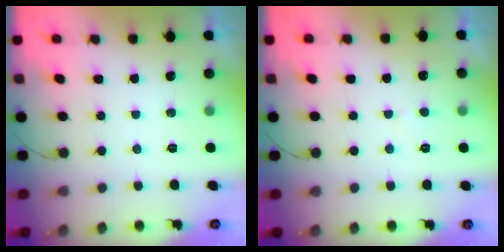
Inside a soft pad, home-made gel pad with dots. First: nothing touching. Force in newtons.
{"total": 2.1, "press": 2.1, "slide": 0.2}